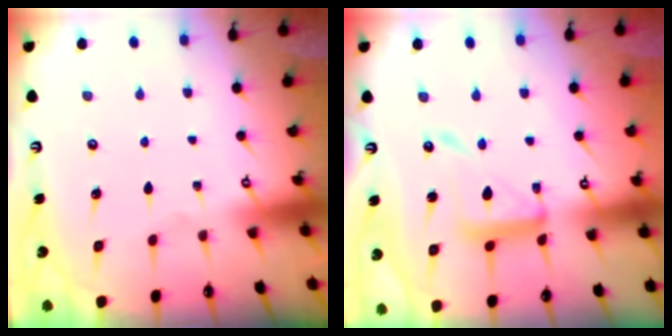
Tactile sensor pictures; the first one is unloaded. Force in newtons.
{"total": 12.5, "press": 12.4, "slide": 1.1}